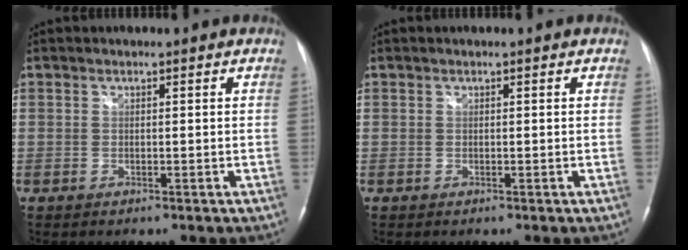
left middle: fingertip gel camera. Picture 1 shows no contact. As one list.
[{"total": 0.0}]